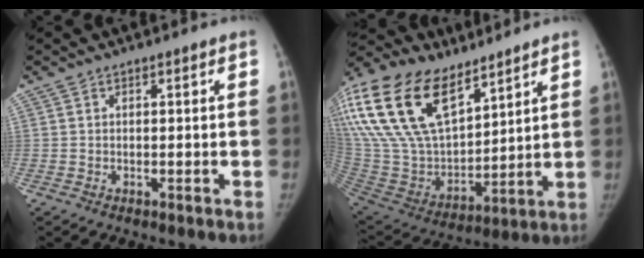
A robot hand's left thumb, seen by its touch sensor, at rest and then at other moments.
{"total": 31.8, "force": [17.4, 16.5, 20.9], "torque": [-0.451, -0.001, 0.329]}